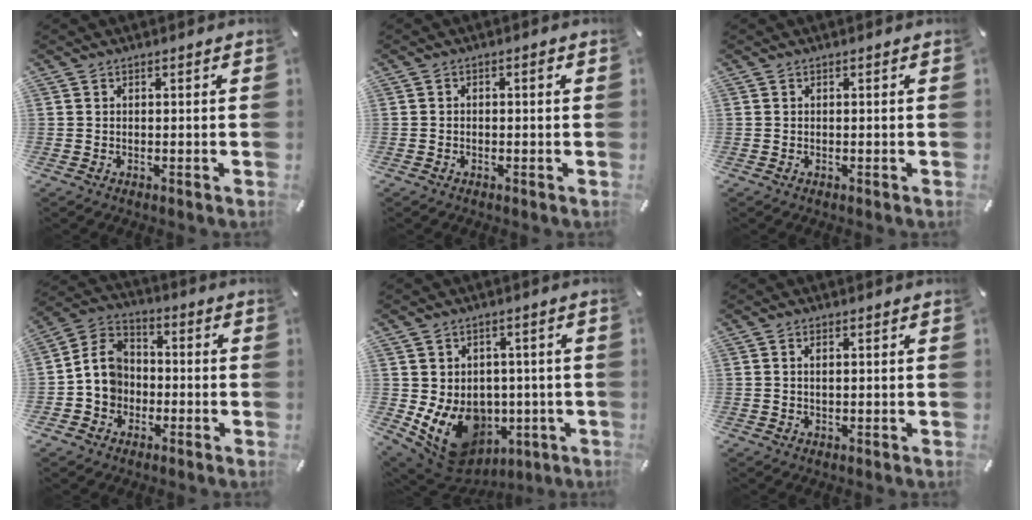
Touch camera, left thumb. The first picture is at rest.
{"total": 1.2, "force": [-0.4, 0.5, 1.0], "torque": [-0.020, 0.005, -0.009]}
{"total": 0.0}
{"total": 9.1, "force": [-1.6, 8.1, 3.9], "torque": [-0.104, 0.021, -0.031]}
{"total": 13.3, "force": [-2.8, 11.0, 6.9], "torque": [-0.134, -0.005, -0.039]}
{"total": 1.3, "force": [0.2, 0.6, 1.1], "torque": [-0.024, 0.003, 0.003]}